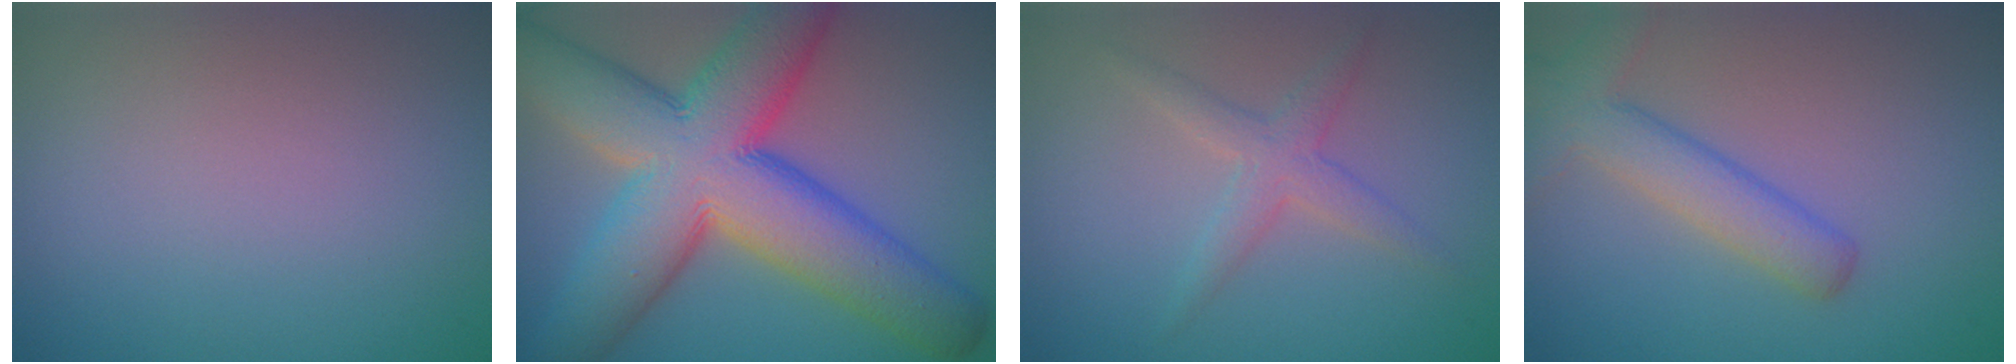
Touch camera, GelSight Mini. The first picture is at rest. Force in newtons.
{"total": 14.8, "press": 14.8, "slide": 0.5}
{"total": 2.3, "press": 2.3, "slide": 0.1}
{"total": 4.5, "press": 4.5, "slide": 0.2}